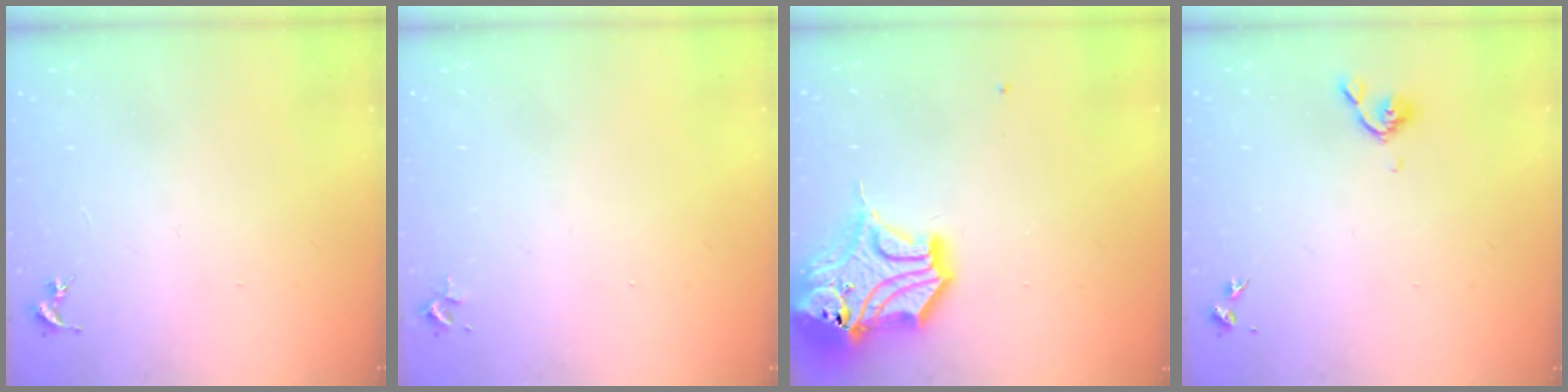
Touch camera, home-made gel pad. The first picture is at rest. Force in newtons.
{"total": 2.4, "press": 2.4, "slide": 0.3}
{"total": 18.5, "press": 18.3, "slide": 2.6}
{"total": 5.3, "press": 5.2, "slide": 1.1}